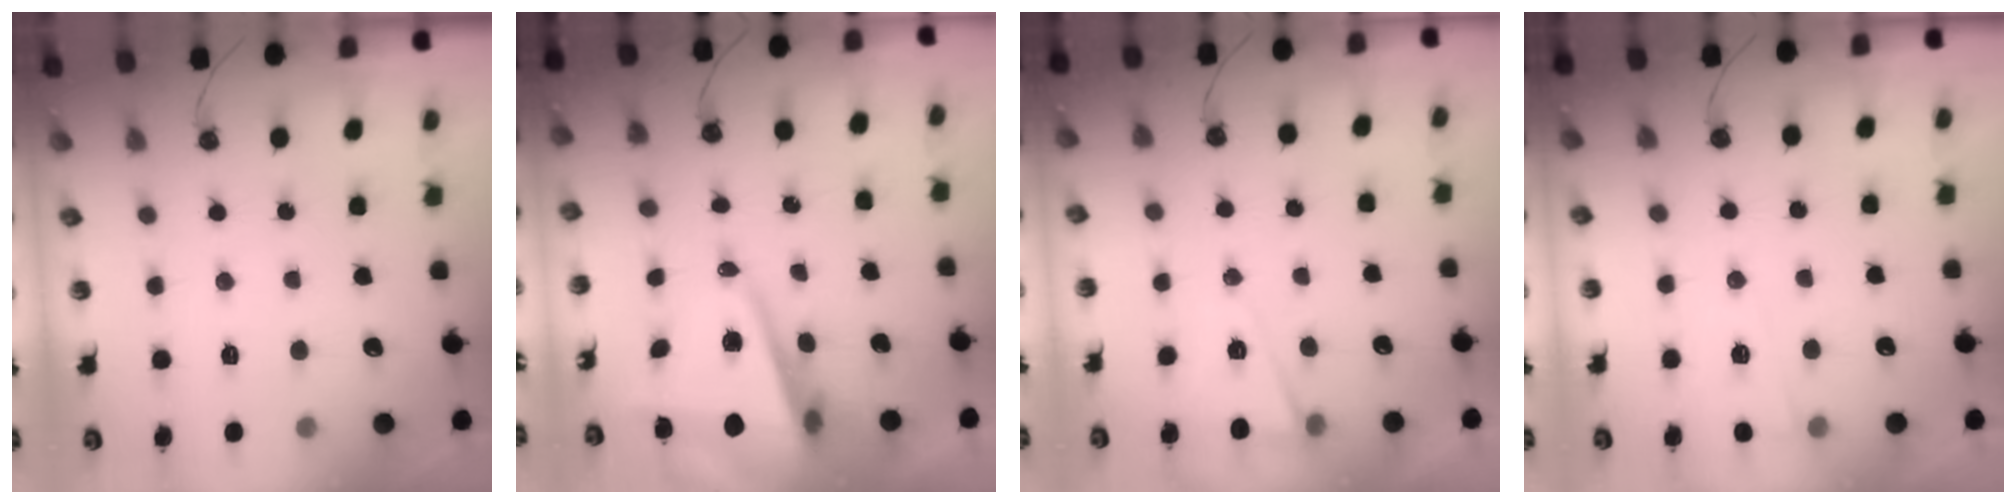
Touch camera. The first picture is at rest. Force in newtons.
{"total": 8.6, "press": 8.1, "slide": 3.0}
{"total": 5.7, "press": 3.3, "slide": 4.6}
{"total": 5.1, "press": 5.0, "slide": 1.1}